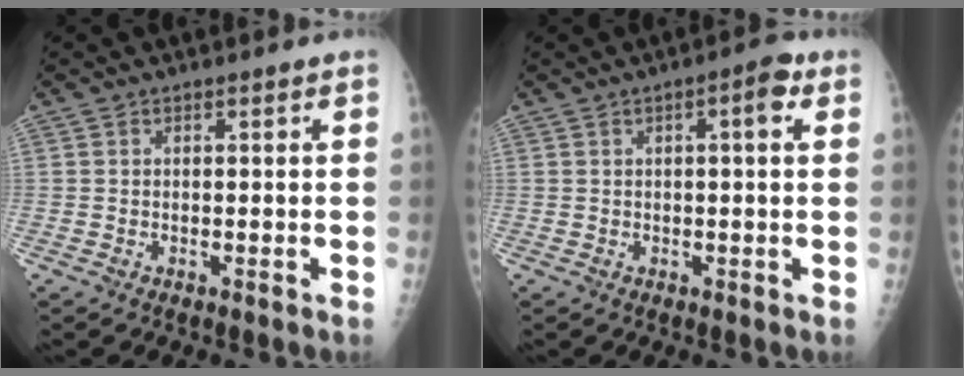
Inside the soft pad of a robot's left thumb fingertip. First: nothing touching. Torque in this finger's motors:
{"motor_torque": [-0.08, -0.02, -0.24, -0.10, 0.00]}